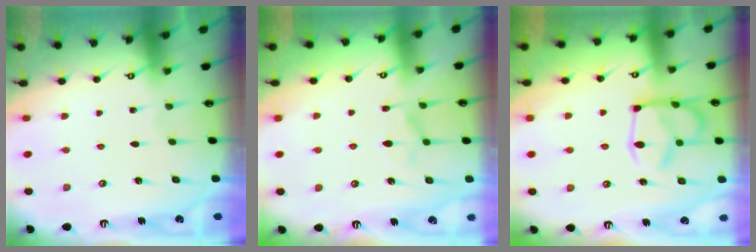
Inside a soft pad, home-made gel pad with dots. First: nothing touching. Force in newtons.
{"total": 1.4, "press": 0.3, "slide": 1.3}
{"total": 14.6, "press": 14.6, "slide": 0.9}